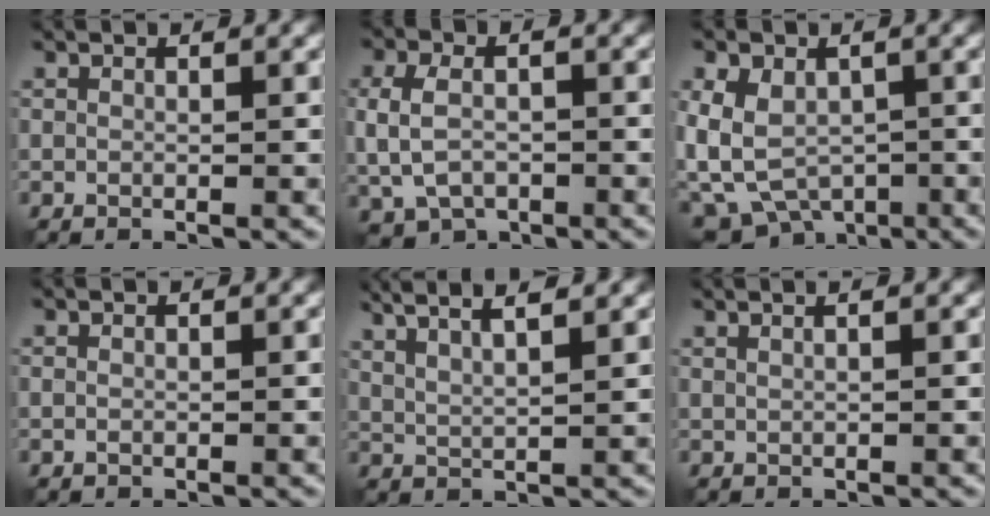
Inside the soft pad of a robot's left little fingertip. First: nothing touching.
{"total": 5.0, "force": [-0.9, 3.5, 3.4], "torque": [-0.077, -0.007, -0.003]}
{"total": 7.2, "force": [-1.6, 5.3, 4.5], "torque": [-0.092, -0.010, -0.038]}
{"total": 0.0}
{"total": 8.2, "force": [5.3, 2.7, 5.6], "torque": [-0.082, 0.031, 0.063]}
{"total": 2.1, "force": [1.2, 0.9, 1.4], "torque": [-0.012, 0.012, -0.004]}